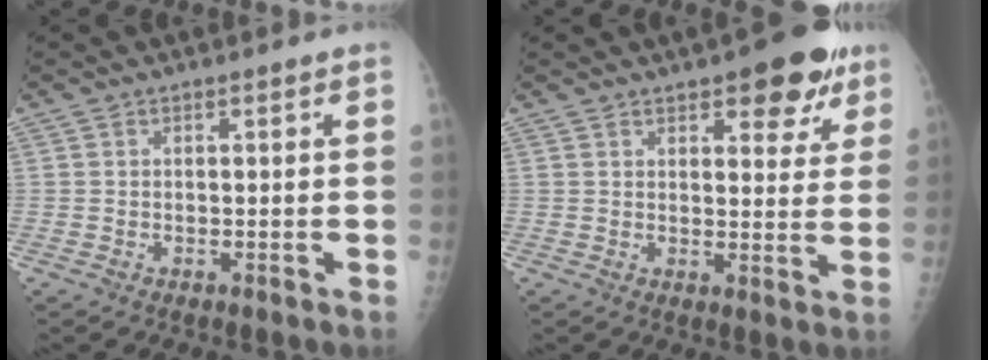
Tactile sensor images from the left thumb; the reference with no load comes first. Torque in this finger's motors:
{"motor_torque": [0.11, 0.10, 0.66, -0.32, 0.04]}